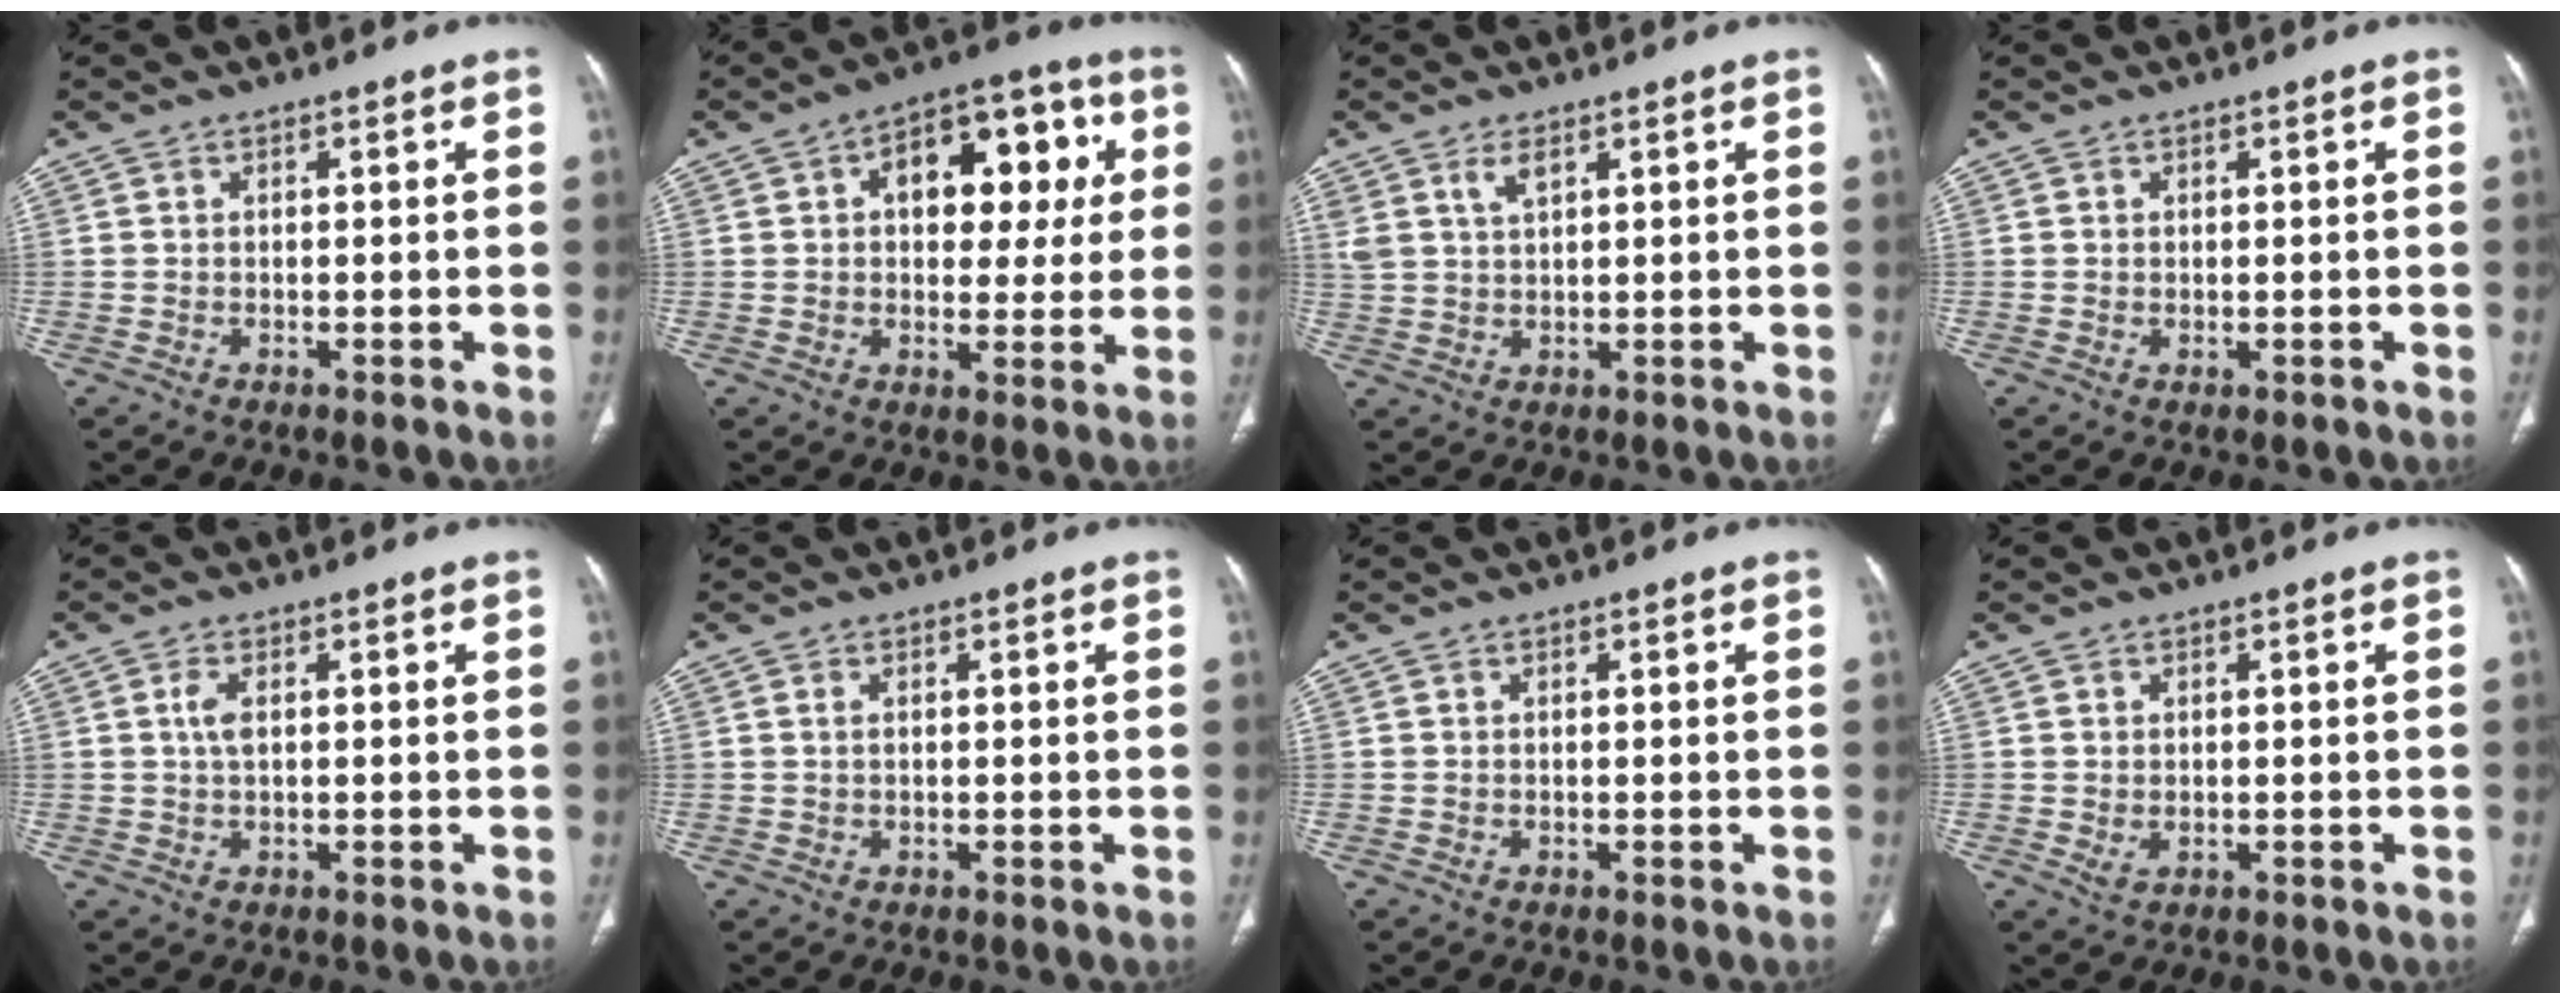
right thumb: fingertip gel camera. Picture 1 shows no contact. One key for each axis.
{"total": 16.5, "fx": 4.2, "fy": 9.9, "fz": 12.6, "tx": -0.114, "ty": 0.022, "tz": 0.056}
{"total": 3.3, "fx": 2.1, "fy": 1.4, "fz": 2.2, "tx": -0.043, "ty": -0.008, "tz": 0.047}
{"total": 0.6, "fx": -0.1, "fy": 0.4, "fz": 0.5, "tx": -0.010, "ty": -0.001, "tz": 0.001}
{"total": 2.4, "fx": 0.5, "fy": 1.0, "fz": 2.1, "tx": -0.048, "ty": 0.005, "tz": 0.011}
{"total": 0.7, "fx": 0.2, "fy": 0.3, "fz": 0.6, "tx": -0.014, "ty": 0.003, "tz": 0.005}
{"total": 0.0}
{"total": 2.0, "fx": -0.2, "fy": 1.3, "fz": 1.4, "tx": -0.028, "ty": -0.002, "tz": 0.003}